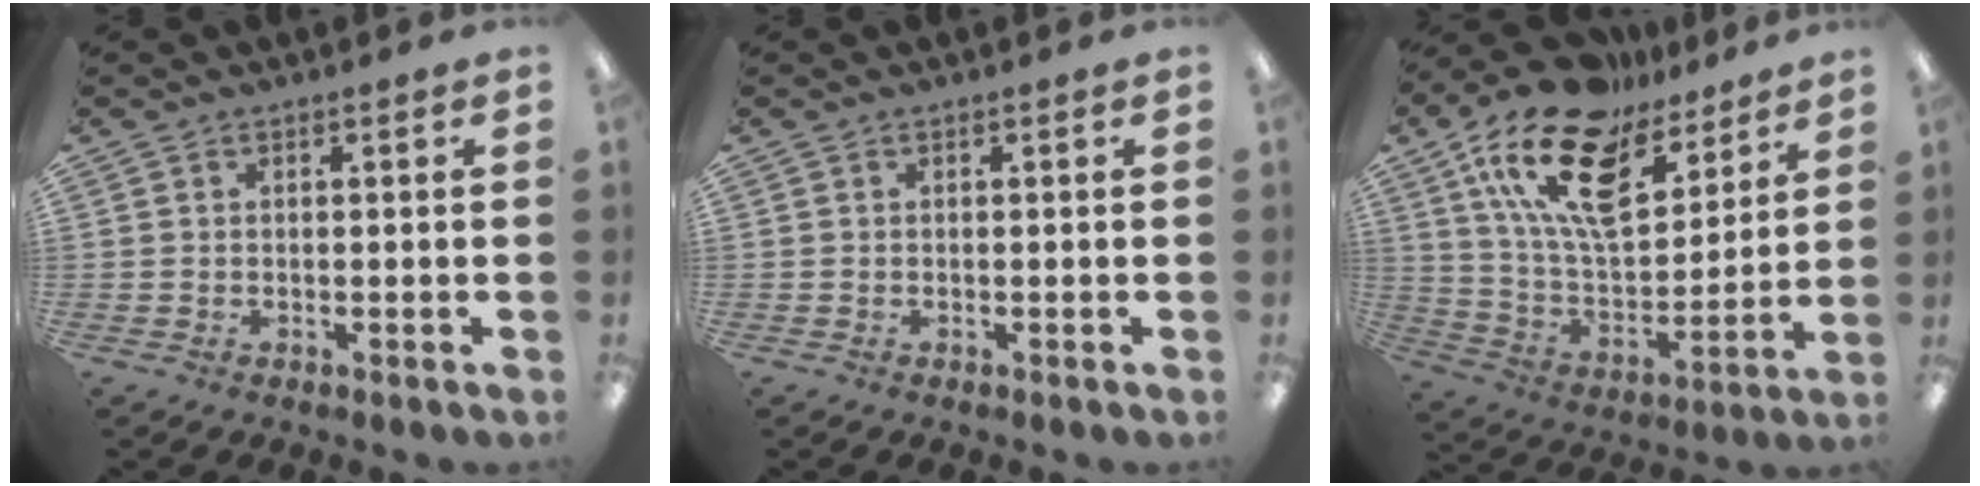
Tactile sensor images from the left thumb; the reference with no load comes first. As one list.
[{"total": 0.0}, {"total": 20.9, "force": [13.2, 9.9, 12.7], "torque": [-0.253, -0.079, 0.232]}]